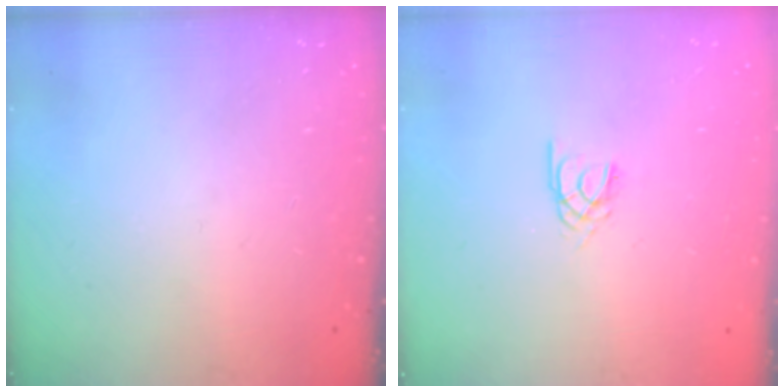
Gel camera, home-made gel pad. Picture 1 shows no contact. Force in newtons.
{"total": 1.7, "press": 1.7, "slide": 0.3}